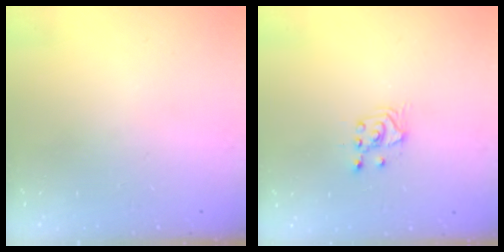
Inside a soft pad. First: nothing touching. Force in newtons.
{"total": 2.5, "press": 2.4, "slide": 0.7}